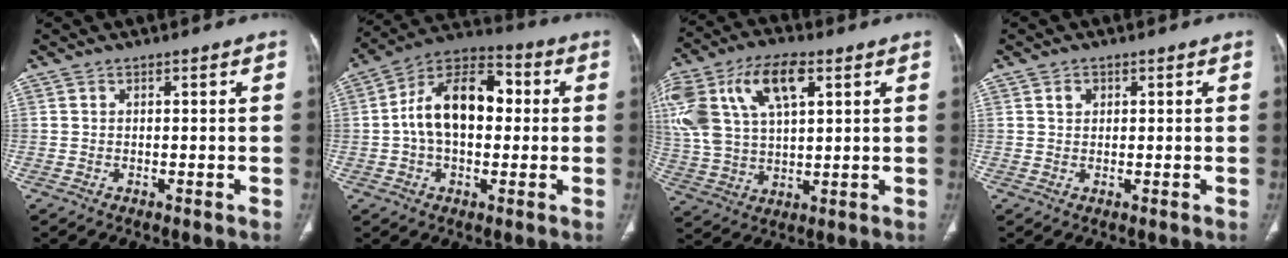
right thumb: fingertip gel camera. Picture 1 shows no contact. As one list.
[{"total": 15.6, "force": [1.0, 9.7, 12.2], "torque": [-0.186, 0.037, 0.007]}, {"total": 21.7, "force": [8.1, 11.8, 16.2], "torque": [-0.354, 0.021, 0.151]}, {"total": 1.5, "force": [0.6, 1.2, 0.6], "torque": [-0.001, 0.000, 0.010]}]